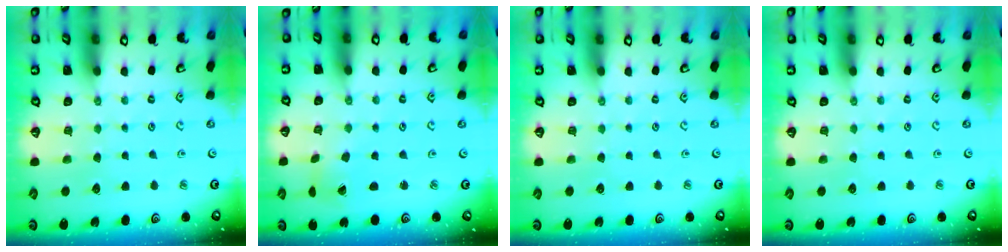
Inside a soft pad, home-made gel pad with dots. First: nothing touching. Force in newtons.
{"total": 1.2, "press": 1.1, "slide": 0.3}
{"total": 0.0}
{"total": 0.0}